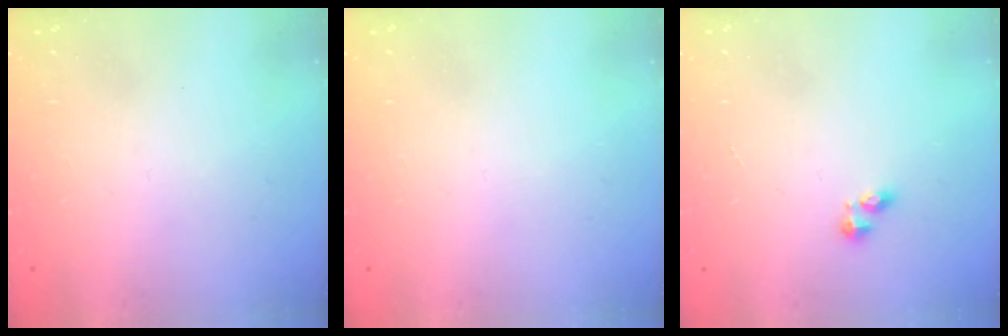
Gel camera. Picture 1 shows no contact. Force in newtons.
{"total": 0.0}
{"total": 2.9, "press": 2.9, "slide": 0.4}